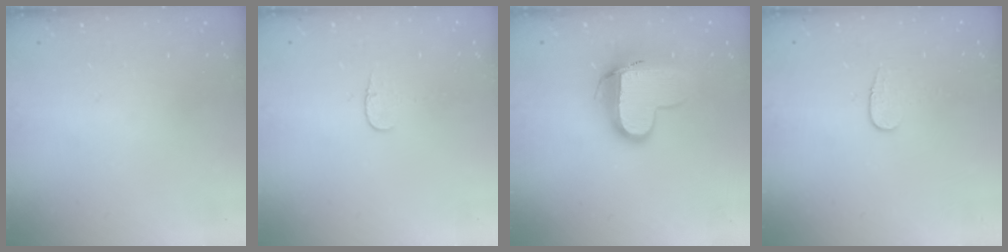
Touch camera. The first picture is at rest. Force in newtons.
{"total": 3.7, "press": 3.7, "slide": 0.4}
{"total": 12.0, "press": 11.9, "slide": 1.2}
{"total": 6.6, "press": 6.6, "slide": 0.6}